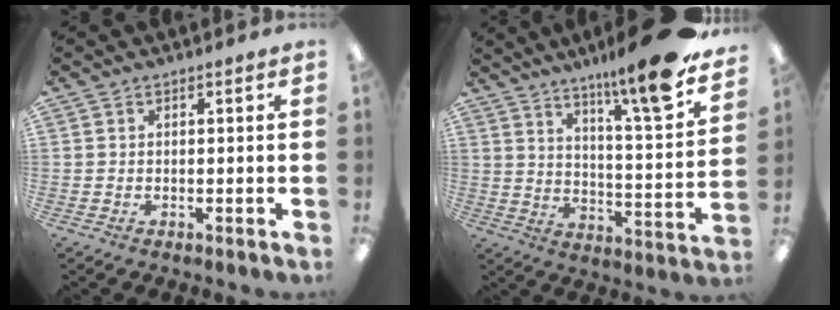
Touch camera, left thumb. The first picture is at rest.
{"total": 15.1, "force": [11.9, 1.3, 9.2], "torque": [-0.140, -0.089, 0.186]}